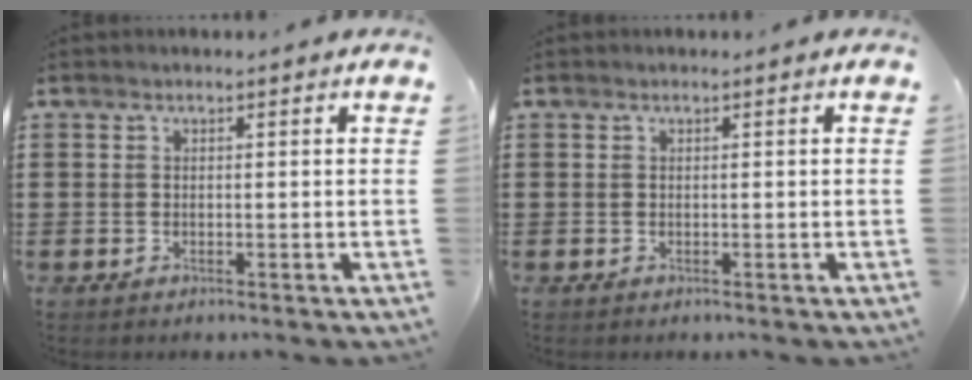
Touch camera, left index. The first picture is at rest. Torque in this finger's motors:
{"motor_torque": [-0.01, 0.00, 0.00, 0.00]}